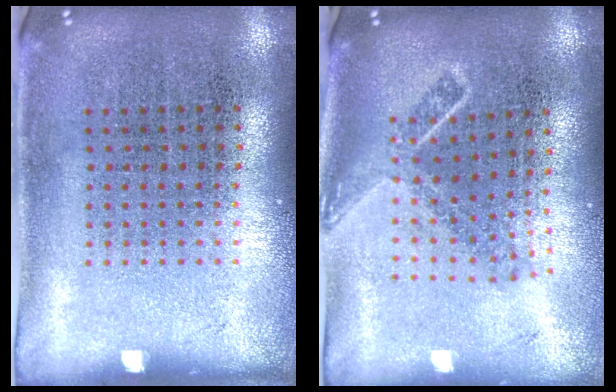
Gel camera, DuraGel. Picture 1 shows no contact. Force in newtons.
{"total": 1.9, "press": 1.4, "slide": 1.3}